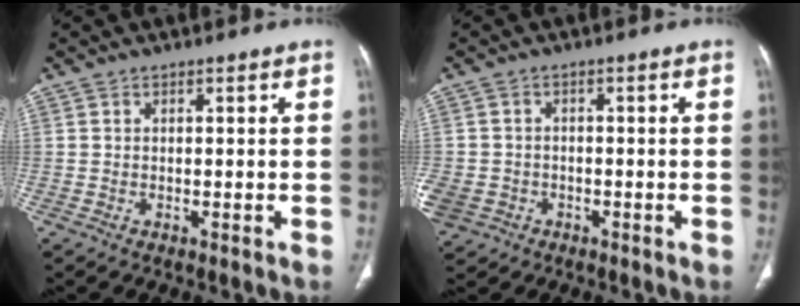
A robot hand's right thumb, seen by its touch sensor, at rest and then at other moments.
{"total": 7.2, "force": [-2.9, 6.2, 2.3], "torque": [-0.067, 0.011, -0.040]}